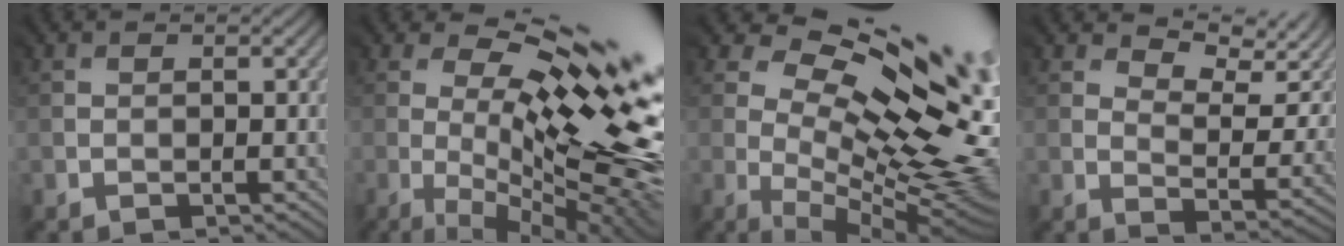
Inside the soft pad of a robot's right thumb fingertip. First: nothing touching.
{"total": 16.7, "force": [2.0, 4.4, 16.0], "torque": [-0.243, 0.005, 0.036]}
{"total": 17.0, "force": [4.7, 7.4, 14.5], "torque": [-0.224, 0.002, 0.102]}
{"total": 6.5, "force": [5.3, 1.5, 3.5], "torque": [-0.069, 0.002, 0.090]}